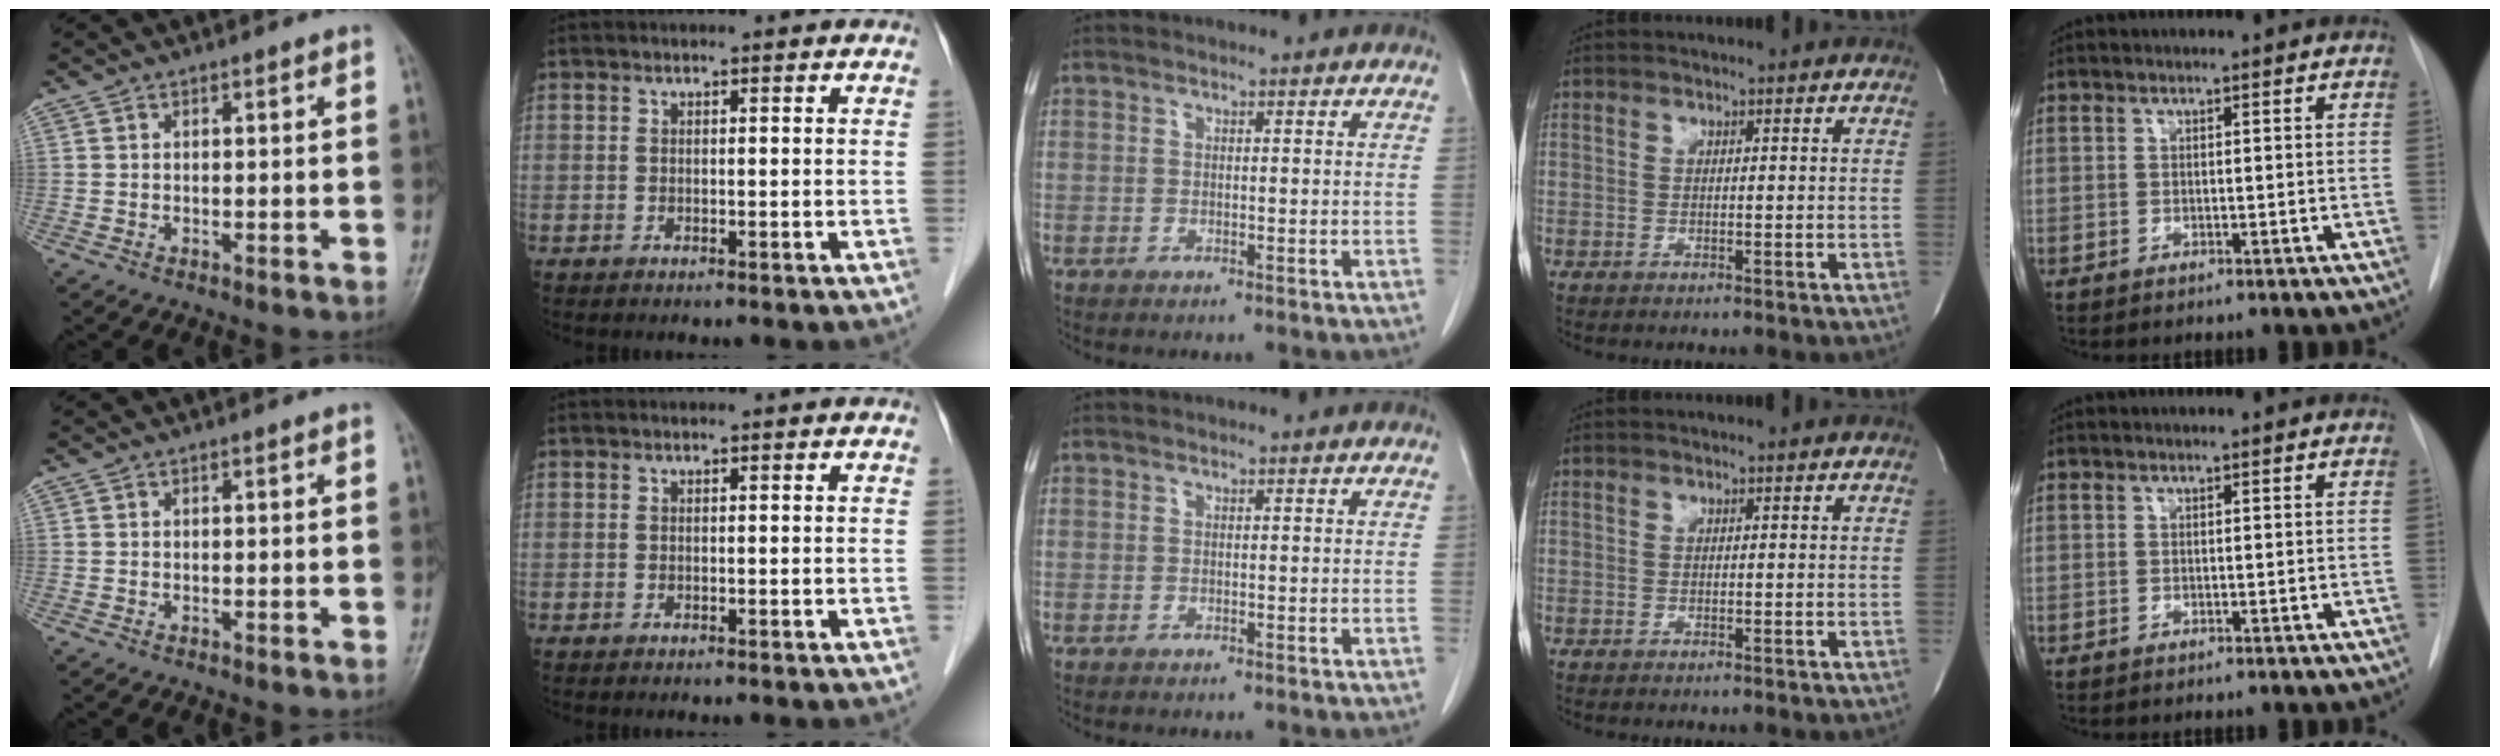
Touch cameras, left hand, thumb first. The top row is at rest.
{}